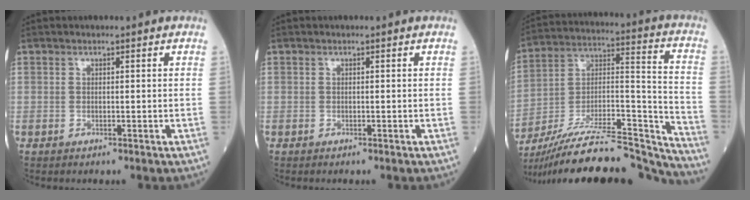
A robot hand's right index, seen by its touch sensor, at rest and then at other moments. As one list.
[{"total": 0.0}, {"total": 26.5, "force": [-24.3, 2.4, 10.3], "torque": [-0.142, 0.015, -0.384]}]